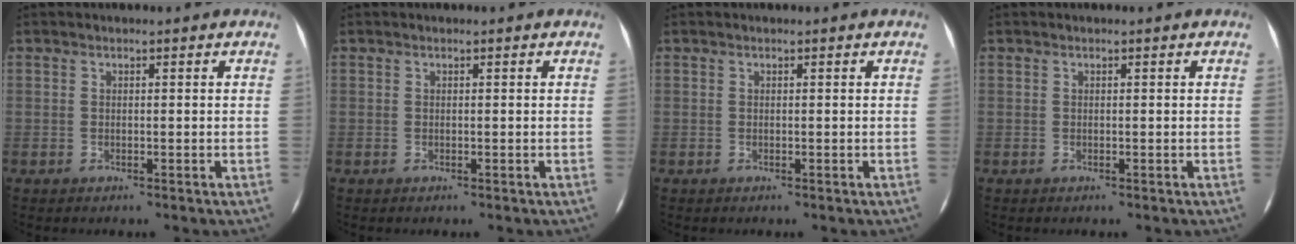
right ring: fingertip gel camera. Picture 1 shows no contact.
{"total": 0.0}
{"total": 0.0}
{"total": 0.0}